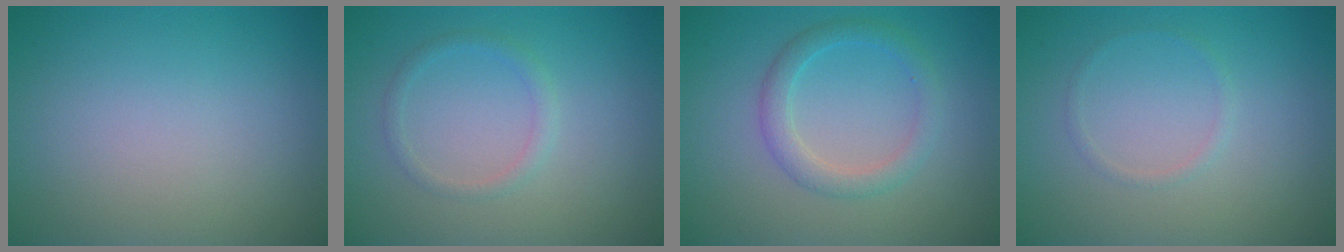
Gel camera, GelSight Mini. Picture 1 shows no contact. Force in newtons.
{"total": 1.3, "press": 1.3, "slide": 0.1}
{"total": 2.4, "press": 2.4, "slide": 0.2}
{"total": 0.7, "press": 0.7, "slide": 0.1}